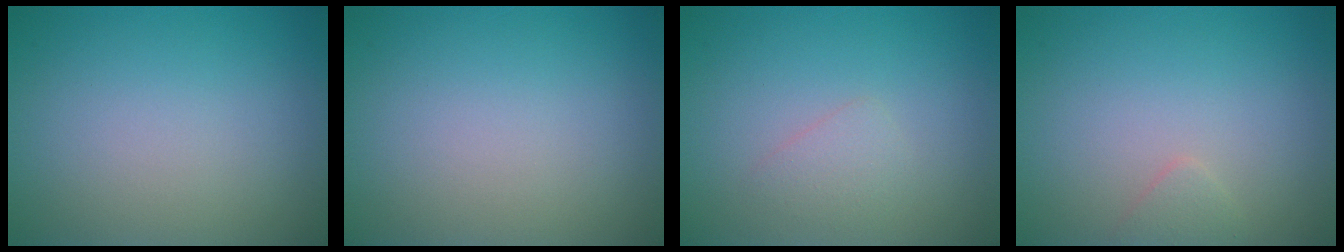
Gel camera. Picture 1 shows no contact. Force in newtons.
{"total": 0.0}
{"total": 1.3, "press": 1.3, "slide": 0.0}
{"total": 0.8, "press": 0.8, "slide": 0.1}